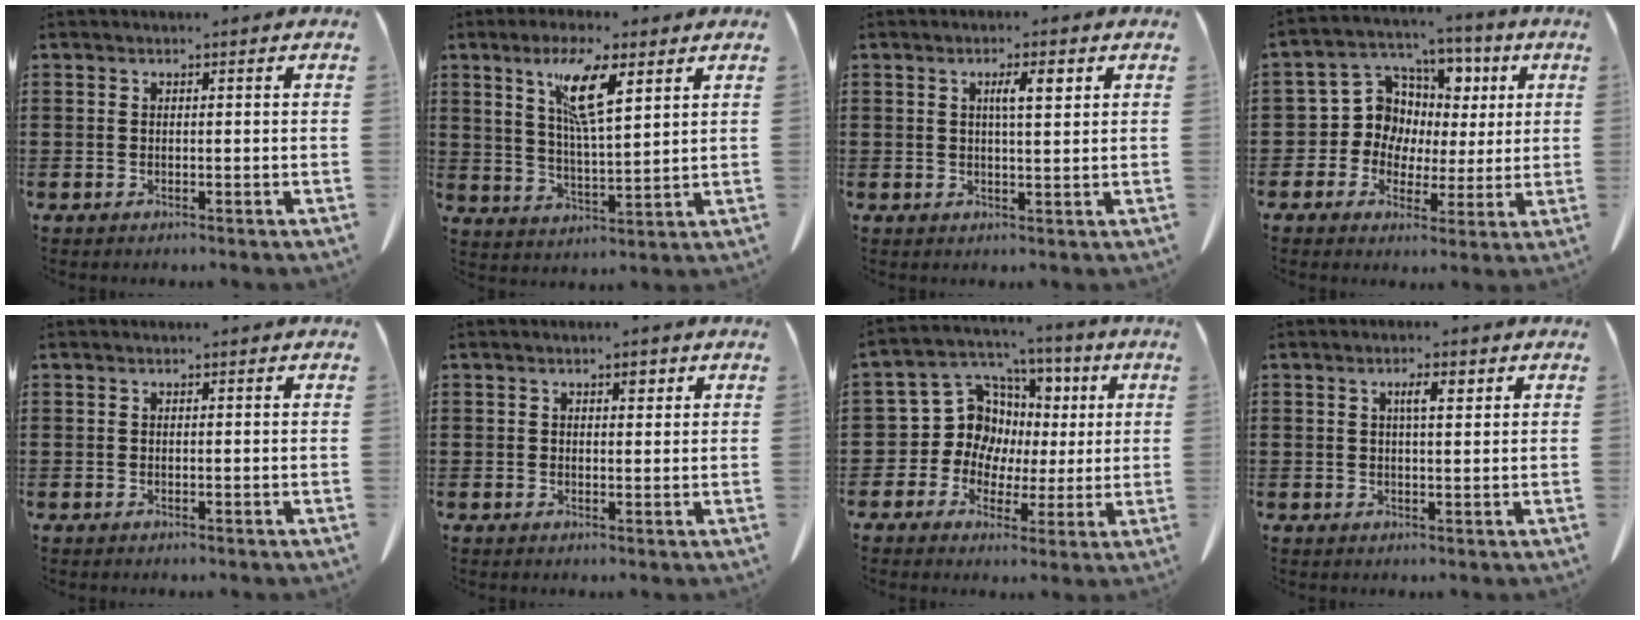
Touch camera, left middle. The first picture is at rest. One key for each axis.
{"total": 9.3, "fx": 5.2, "fy": 2.0, "fz": 7.4, "tx": -0.148, "ty": -0.001, "tz": 0.088}
{"total": 3.5, "fx": 1.3, "fy": 0.8, "fz": 3.2, "tx": -0.049, "ty": 0.000, "tz": 0.017}
{"total": 9.1, "fx": 1.1, "fy": 8.5, "fz": 3.0, "tx": -0.110, "ty": -0.008, "tz": 0.020}
{"total": 0.0}
{"total": 1.8, "fx": 0.9, "fy": 0.9, "fz": 1.2, "tx": -0.018, "ty": 0.003, "tz": 0.014}
{"total": 10.2, "fx": 1.2, "fy": 9.6, "fz": 3.4, "tx": -0.116, "ty": -0.007, "tz": 0.028}
{"total": 3.1, "fx": 1.3, "fy": 0.8, "fz": 2.7, "tx": -0.047, "ty": 0.004, "tz": 0.018}